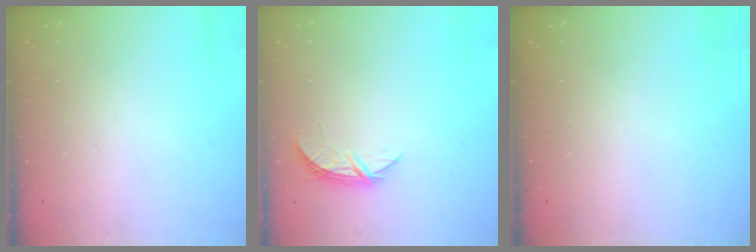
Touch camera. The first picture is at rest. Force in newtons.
{"total": 5.1, "press": 5.1, "slide": 0.6}
{"total": 0.0}